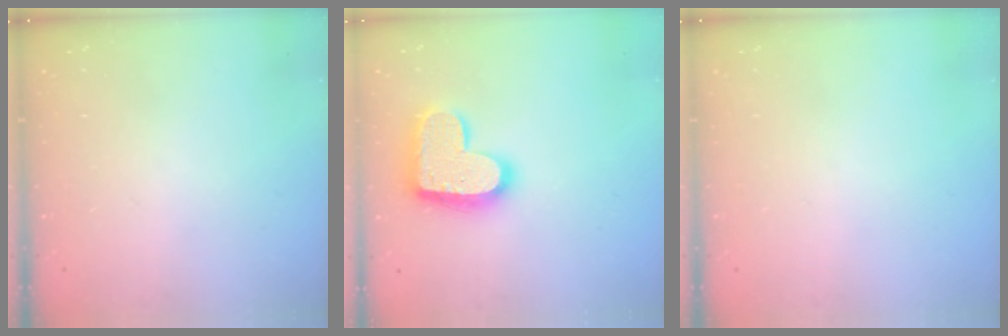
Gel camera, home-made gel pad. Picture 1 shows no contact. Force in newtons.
{"total": 20.1, "press": 20.1, "slide": 1.3}
{"total": 0.0}